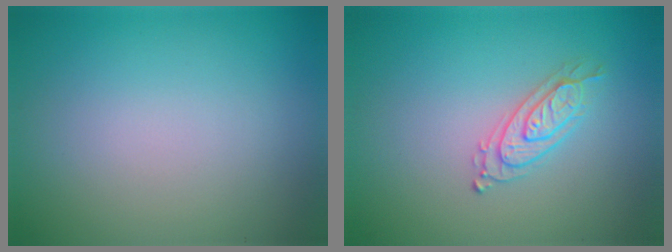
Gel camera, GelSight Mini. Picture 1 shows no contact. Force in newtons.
{"total": 2.1, "press": 2.1, "slide": 0.5}